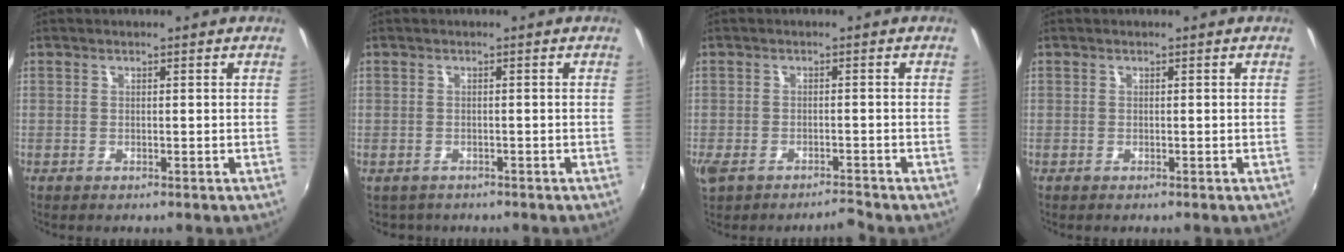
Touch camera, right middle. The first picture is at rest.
{"total": 2.0, "force": [-1.5, 1.3, 0.2], "torque": [-0.010, -0.005, -0.021]}
{"total": 3.8, "force": [-3.3, 0.8, 1.8], "torque": [-0.049, -0.015, -0.067]}
{"total": 0.0}